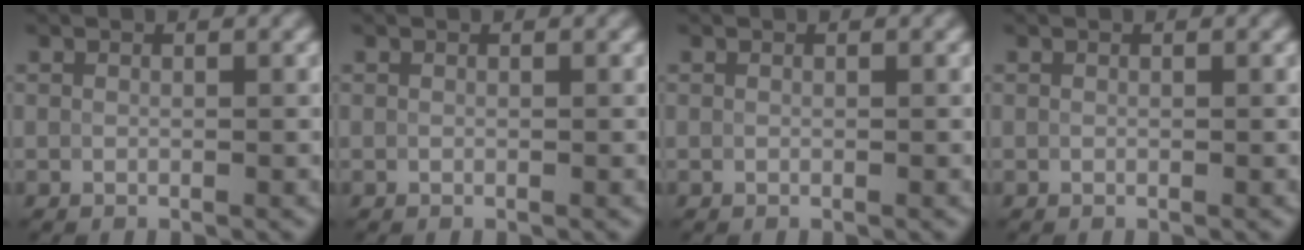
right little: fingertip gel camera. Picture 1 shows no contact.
{"total": 0.0}
{"total": 0.0}
{"total": 0.0}